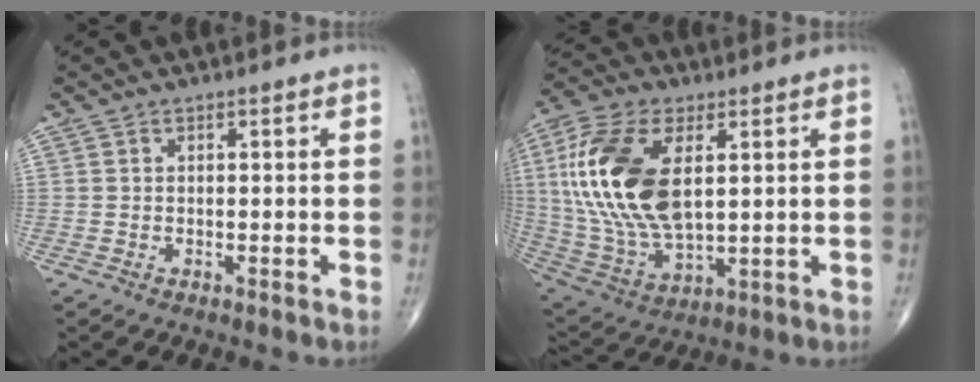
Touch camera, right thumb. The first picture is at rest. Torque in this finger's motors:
{"motor_torque": [0.22, 4.49, 2.05, 0.72, 0.80]}